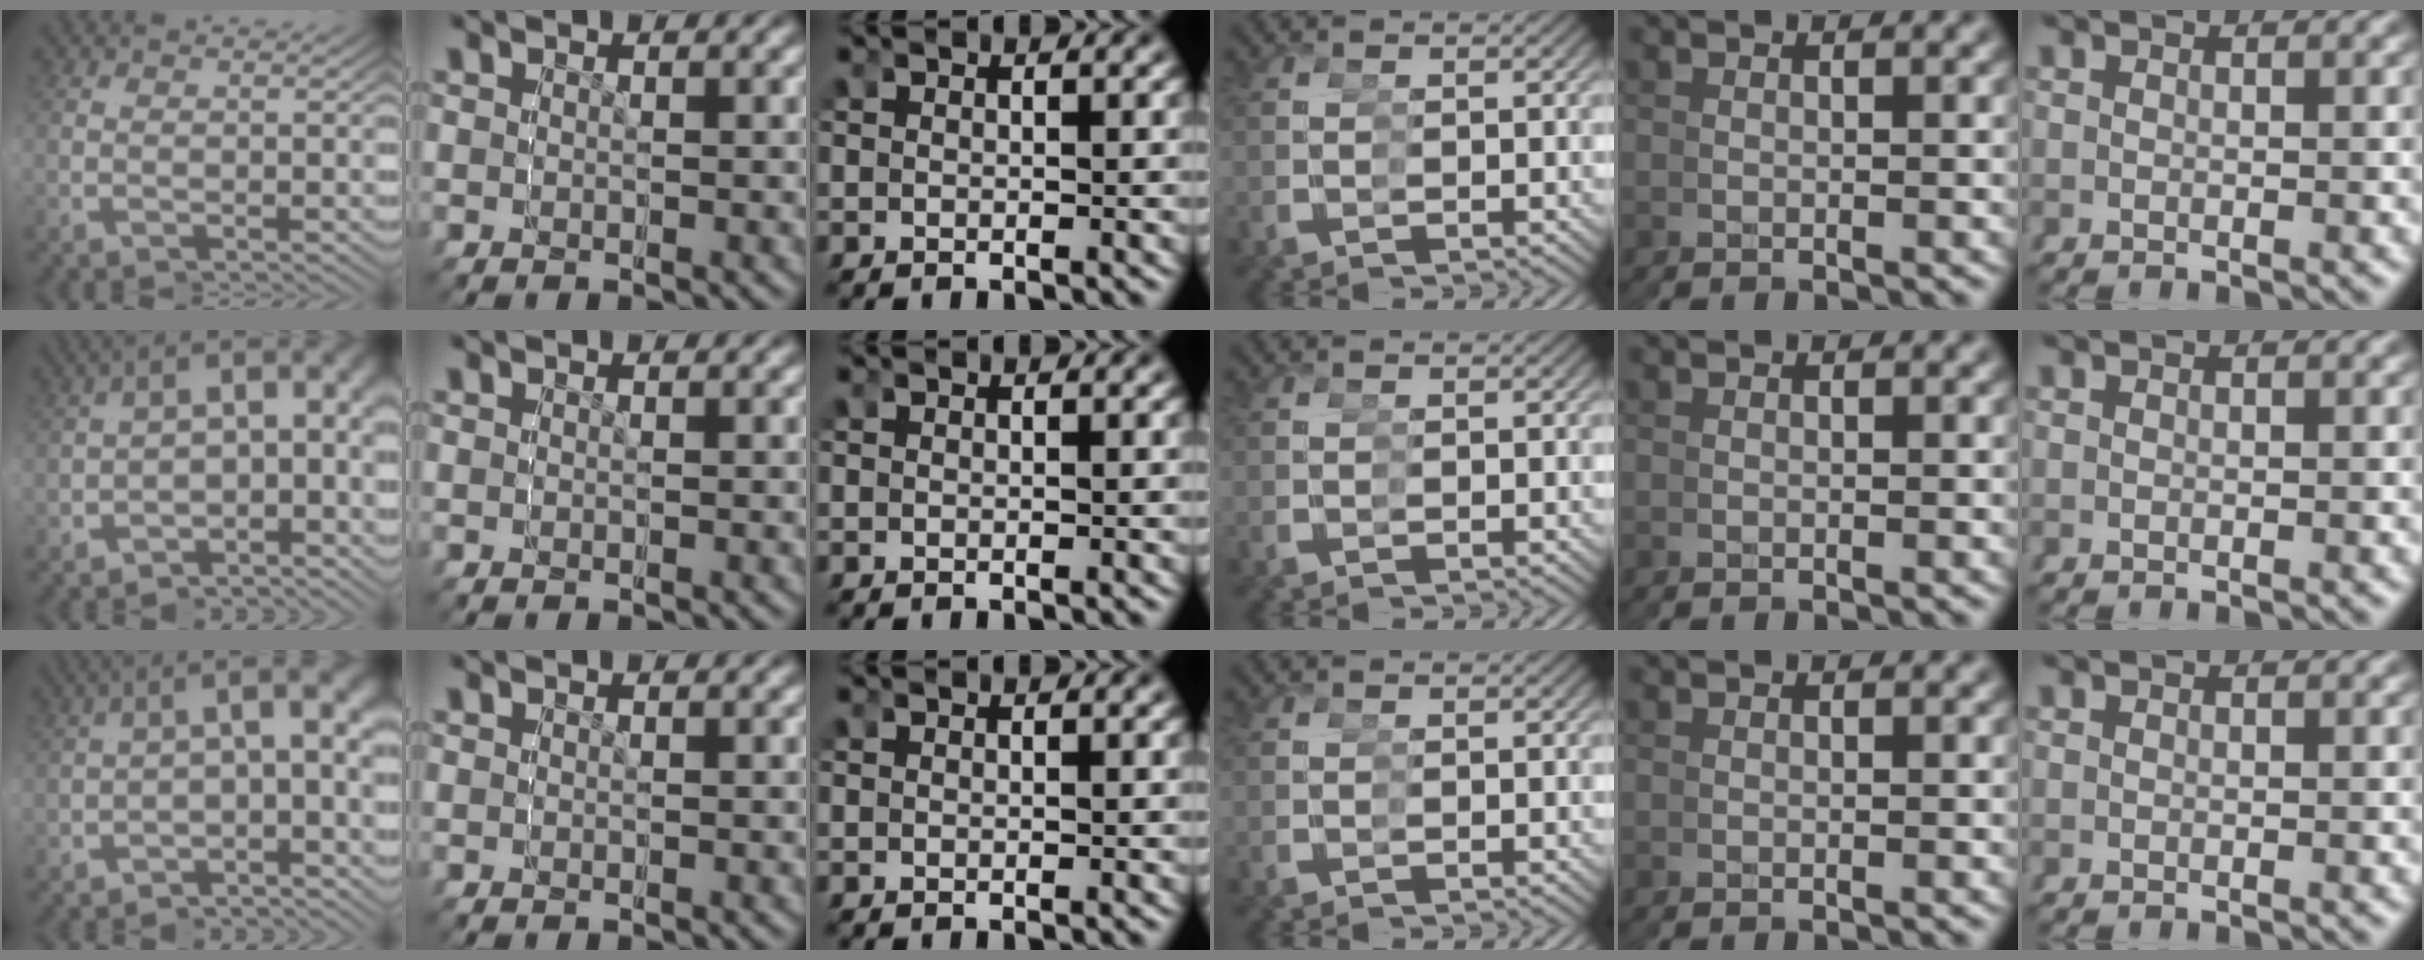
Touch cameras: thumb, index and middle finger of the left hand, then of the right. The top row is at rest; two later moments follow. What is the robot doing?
{"motion": "grasp_and_lifting", "object": "legos"}